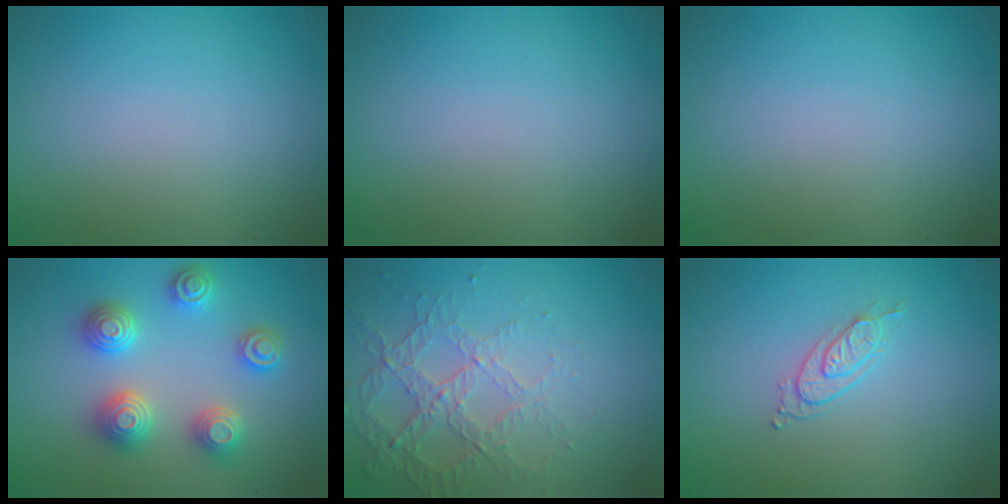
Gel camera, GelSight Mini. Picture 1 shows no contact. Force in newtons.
{"total": 0.0}
{"total": 0.0}
{"total": 4.4, "press": 4.4, "slide": 0.7}
{"total": 4.3, "press": 3.0, "slide": 3.0}
{"total": 2.0, "press": 1.4, "slide": 1.4}